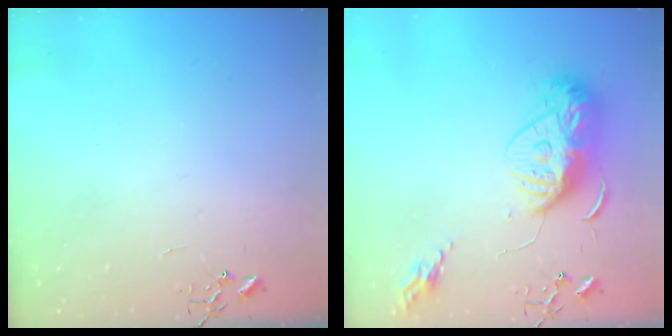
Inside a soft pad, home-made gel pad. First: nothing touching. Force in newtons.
{"total": 15.7, "press": 15.6, "slide": 1.4}